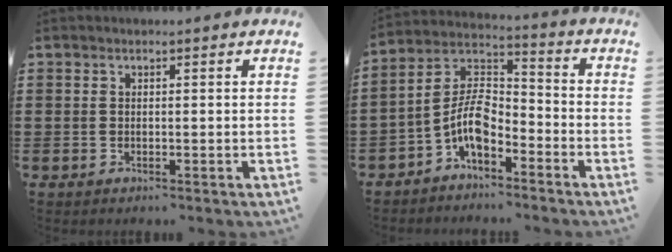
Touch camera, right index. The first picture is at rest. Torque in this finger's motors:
{"motor_torque": [2.14, 0.00, 1.05, 0.20]}